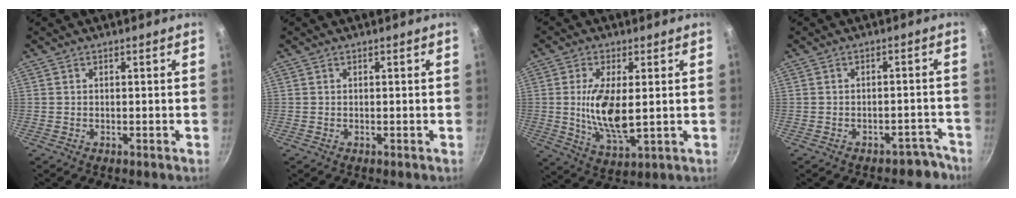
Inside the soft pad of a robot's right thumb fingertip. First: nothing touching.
{"total": 0.0}
{"total": 10.9, "force": [0.6, 4.3, 10.0], "torque": [-0.192, -0.016, 0.015]}
{"total": 4.7, "force": [-3.9, 2.4, 0.8], "torque": [0.038, 0.059, -0.031]}